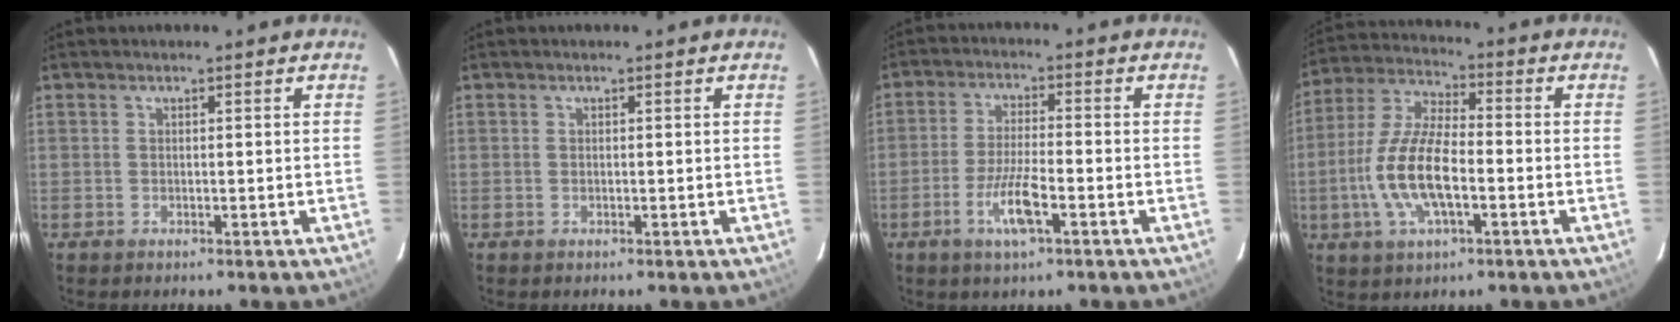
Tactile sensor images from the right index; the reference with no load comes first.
{"total": 0.0}
{"total": 7.4, "force": [-3.6, 1.3, 6.3], "torque": [-0.131, -0.007, -0.068]}
{"total": 13.3, "force": [-3.5, 5.0, 11.8], "torque": [-0.251, -0.001, -0.069]}